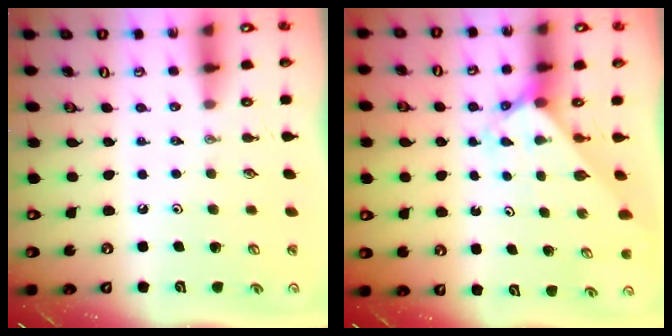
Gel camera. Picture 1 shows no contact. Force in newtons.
{"total": 2.5, "press": 2.5, "slide": 0.3}